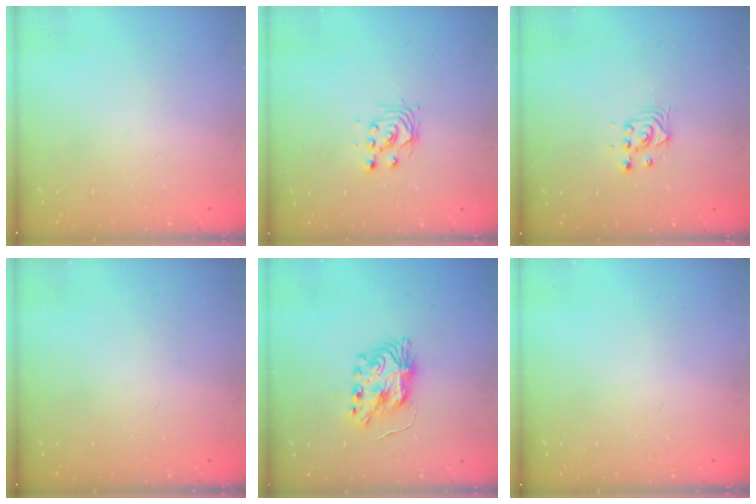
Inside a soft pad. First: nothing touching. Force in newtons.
{"total": 3.4, "press": 3.4, "slide": 0.2}
{"total": 3.6, "press": 3.6, "slide": 0.3}
{"total": 0.0}
{"total": 8.6, "press": 8.6, "slide": 0.5}
{"total": 0.0}